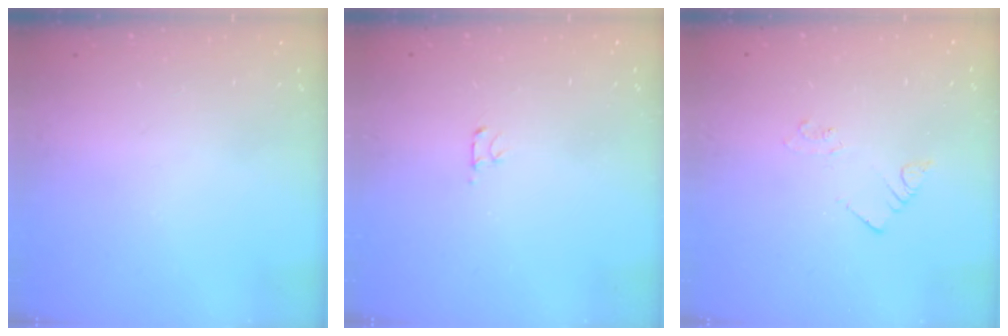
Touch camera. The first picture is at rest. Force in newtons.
{"total": 2.5, "press": 2.4, "slide": 0.3}
{"total": 2.2, "press": 2.2, "slide": 0.1}